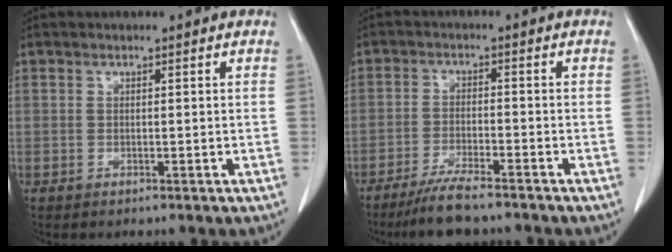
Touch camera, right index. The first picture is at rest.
{"total": 7.0, "force": [-5.8, 0.6, 3.8], "torque": [-0.065, -0.016, -0.102]}